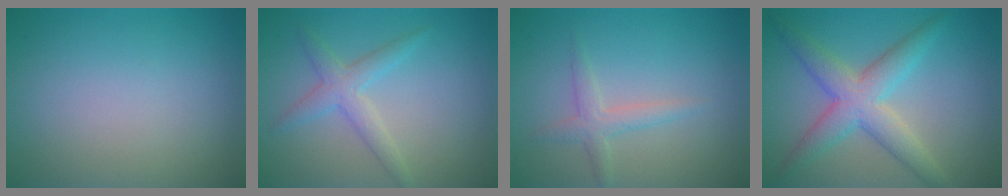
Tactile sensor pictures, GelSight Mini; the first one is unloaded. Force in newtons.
{"total": 2.5, "press": 2.5, "slide": 0.2}
{"total": 1.9, "press": 1.9, "slide": 0.0}
{"total": 5.1, "press": 5.1, "slide": 0.2}